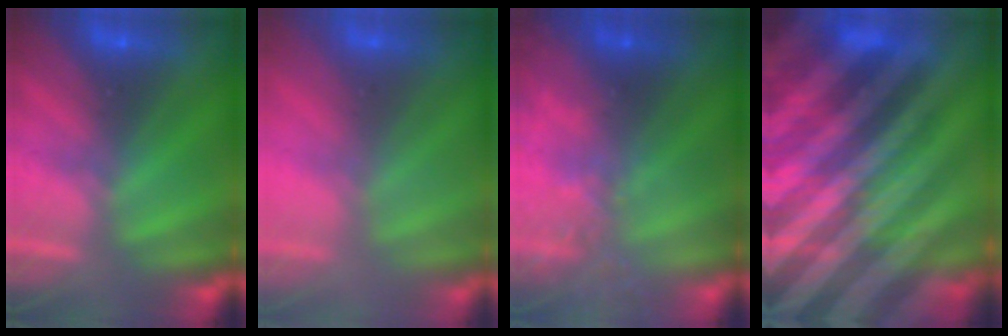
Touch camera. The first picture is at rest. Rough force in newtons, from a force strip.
{"total": 2.8}
{"total": 2.3}
{"total": 9.5}